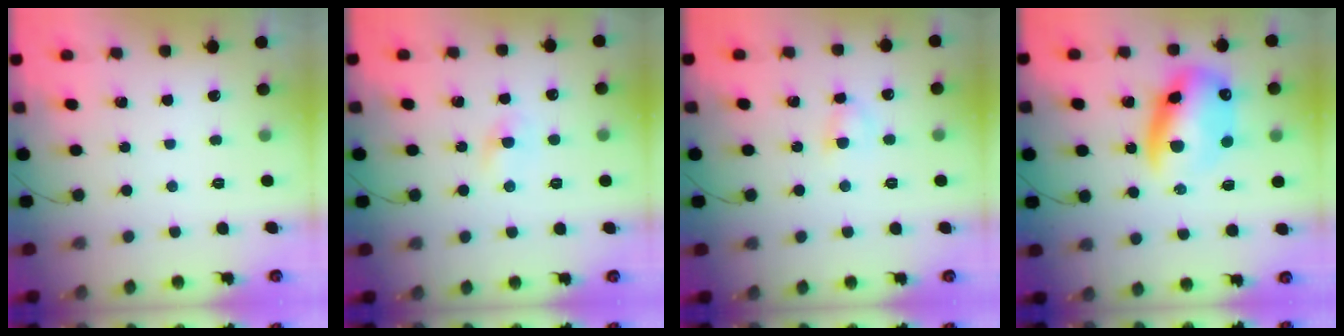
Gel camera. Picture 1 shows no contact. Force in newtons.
{"total": 1.2, "press": 1.0, "slide": 0.7}
{"total": 3.7, "press": 3.5, "slide": 1.3}
{"total": 14.5, "press": 14.1, "slide": 3.7}